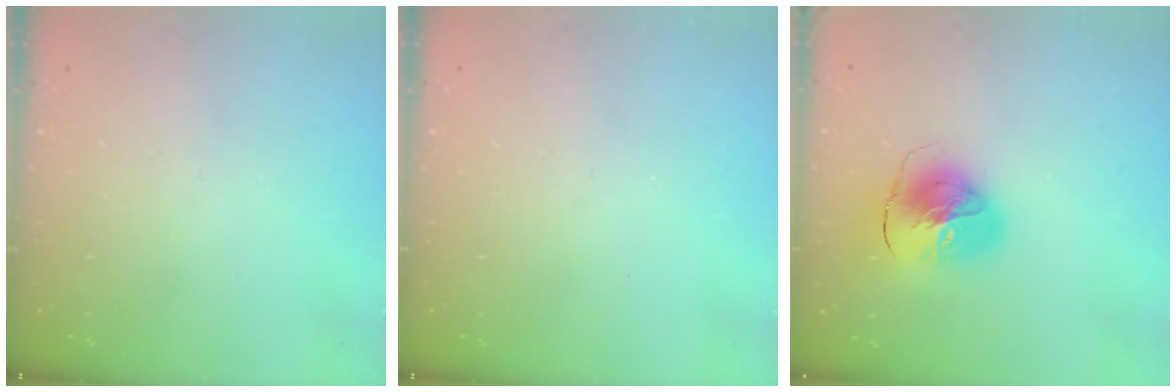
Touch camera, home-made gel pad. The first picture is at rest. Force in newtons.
{"total": 0.0}
{"total": 12.3, "press": 12.2, "slide": 1.6}